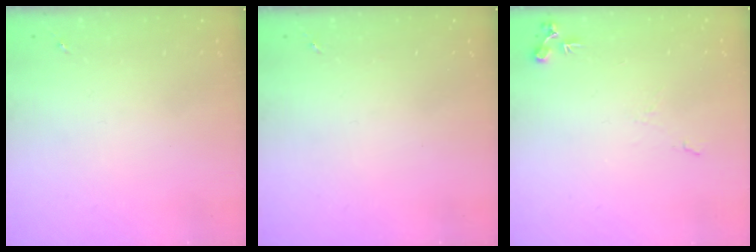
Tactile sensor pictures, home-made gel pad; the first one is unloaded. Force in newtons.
{"total": 0.0}
{"total": 6.8, "press": 6.8, "slide": 0.9}